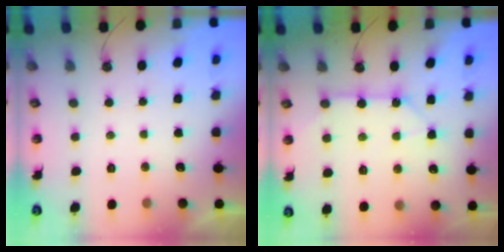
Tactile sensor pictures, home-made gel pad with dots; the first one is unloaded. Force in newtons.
{"total": 10.9, "press": 10.8, "slide": 1.2}